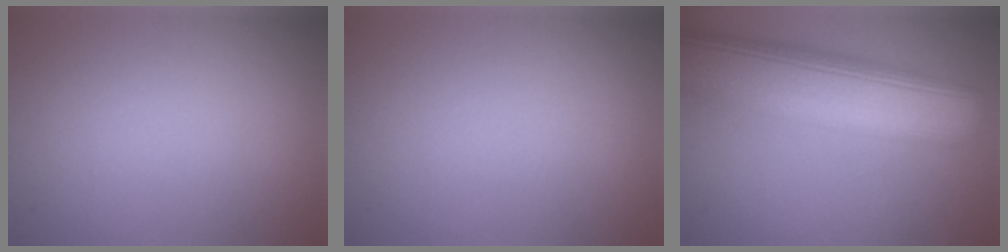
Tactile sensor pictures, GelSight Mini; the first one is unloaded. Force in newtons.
{"total": 0.0}
{"total": 12.1, "press": 12.0, "slide": 1.3}